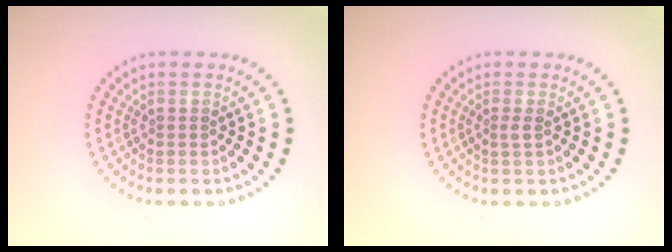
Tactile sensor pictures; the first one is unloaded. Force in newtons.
{"total": 0.8, "press": 0.5, "slide": 0.6}